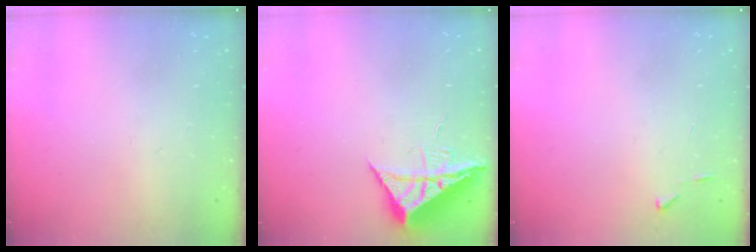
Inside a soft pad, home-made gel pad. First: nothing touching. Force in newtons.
{"total": 7.7, "press": 7.7, "slide": 0.4}
{"total": 2.7, "press": 2.7, "slide": 0.3}